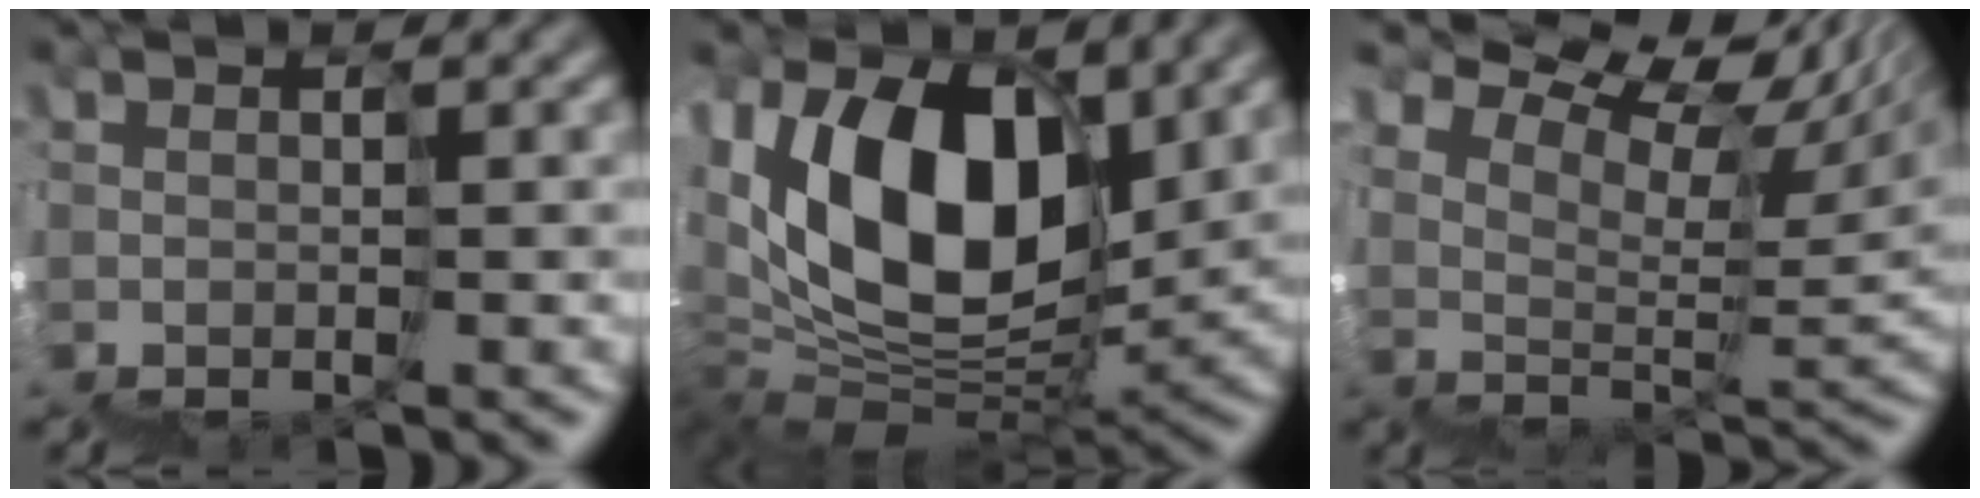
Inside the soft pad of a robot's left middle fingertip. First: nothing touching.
{"total": 10.7, "force": [5.9, 5.7, 6.8], "torque": [-0.104, 0.040, 0.086]}
{"total": 12.3, "force": [12.2, 1.3, 1.4], "torque": [-0.041, 0.072, 0.199]}